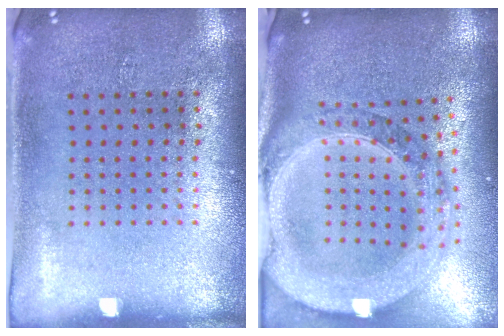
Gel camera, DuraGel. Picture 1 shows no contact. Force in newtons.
{"total": 3.5, "press": 2.8, "slide": 2.0}